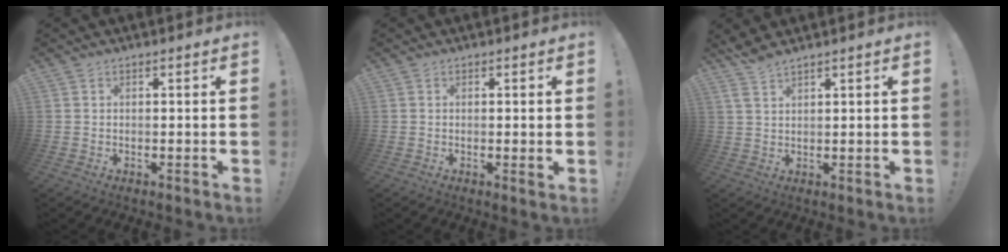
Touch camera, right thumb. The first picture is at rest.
{"total": 1.1, "force": [0.3, 0.1, 1.0], "torque": [-0.009, -0.004, 0.003]}
{"total": 3.6, "force": [3.2, 0.4, 1.7], "torque": [-0.045, -0.012, 0.060]}